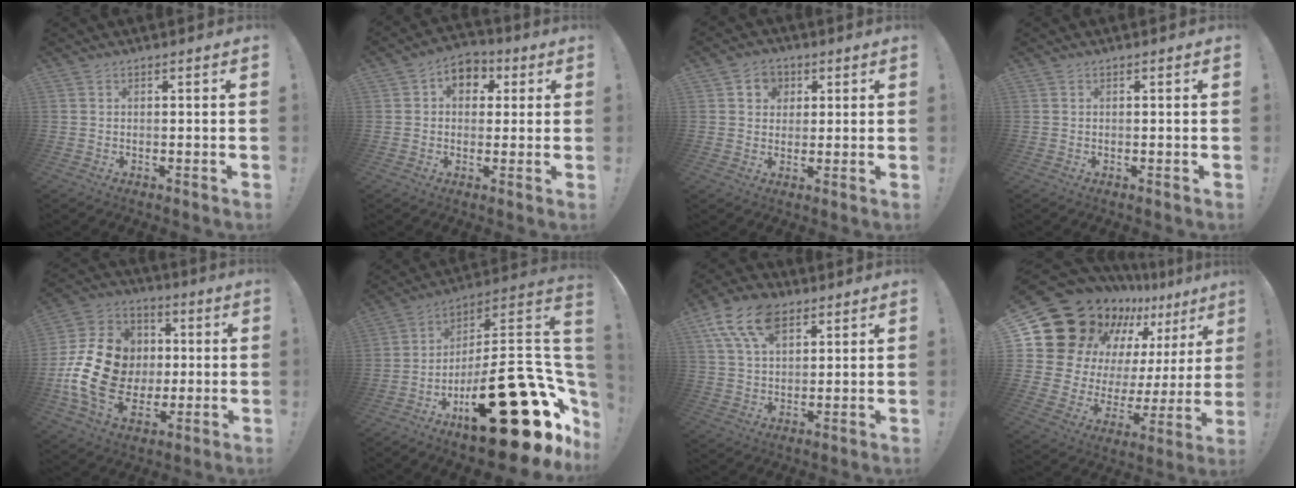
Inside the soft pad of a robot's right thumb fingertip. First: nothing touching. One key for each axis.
{"total": 7.2, "fx": 1.8, "fy": 5.8, "fz": 3.8, "tx": -0.043, "ty": -0.001, "tz": 0.035}
{"total": 5.8, "fx": 2.0, "fy": 5.2, "fz": 1.5, "tx": -0.013, "ty": -0.008, "tz": 0.035}
{"total": 0.0}
{"total": 20.9, "fx": -0.9, "fy": 16.8, "fz": 12.5, "tx": -0.218, "ty": 0.018, "tz": 0.013}
{"total": 32.6, "fx": -13.4, "fy": 11.0, "fz": 27.6, "tx": -0.332, "ty": 0.046, "tz": -0.186}
{"total": 14.2, "fx": 7.5, "fy": 8.7, "fz": 8.4, "tx": -0.154, "ty": -0.023, "tz": 0.140}
{"total": 19.6, "fx": 12.9, "fy": 11.3, "fz": 9.4, "tx": -0.134, "ty": -0.106, "tz": 0.261}